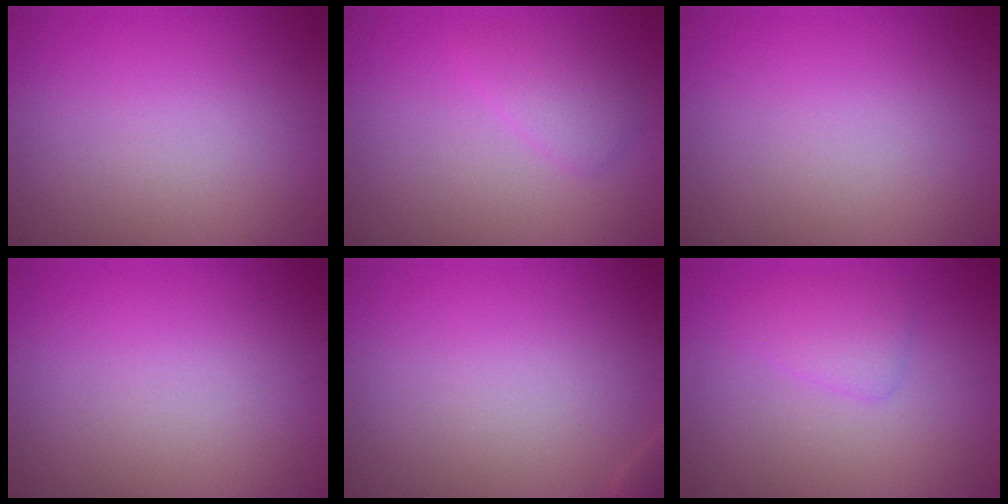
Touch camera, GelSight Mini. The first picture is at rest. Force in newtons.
{"total": 1.8, "press": 1.8, "slide": 0.1}
{"total": 0.0}
{"total": 0.0}
{"total": 0.7, "press": 0.7, "slide": 0.0}
{"total": 1.8, "press": 1.8, "slide": 0.0}